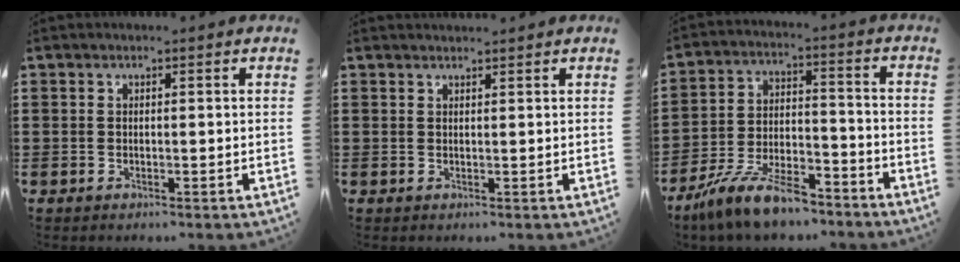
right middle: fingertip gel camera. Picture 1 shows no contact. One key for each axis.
{"total": 1.1, "fx": 1.1, "fy": -0.2, "fz": 0.0, "tx": -0.002, "ty": -0.002, "tz": 0.022}
{"total": 10.4, "fx": -8.6, "fy": 2.1, "fz": 5.4, "tx": -0.112, "ty": 0.018, "tz": -0.168}